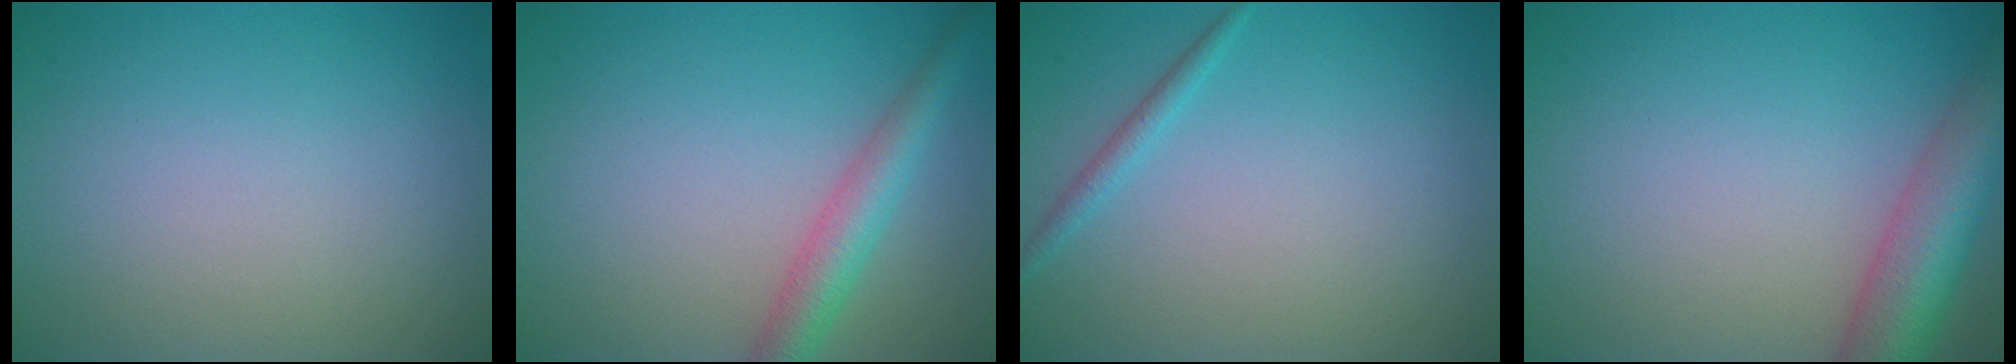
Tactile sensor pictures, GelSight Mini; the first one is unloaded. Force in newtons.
{"total": 3.6, "press": 3.6, "slide": 0.1}
{"total": 1.2, "press": 1.2, "slide": 0.0}
{"total": 7.2, "press": 7.2, "slide": 0.4}